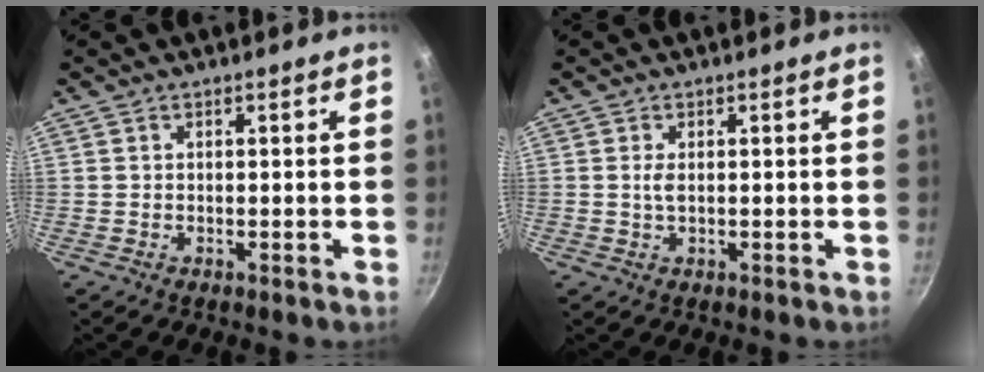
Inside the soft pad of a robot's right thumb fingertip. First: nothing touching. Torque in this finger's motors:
{"motor_torque": [0.02, 0.20, 0.29, 0.07, 0.09]}